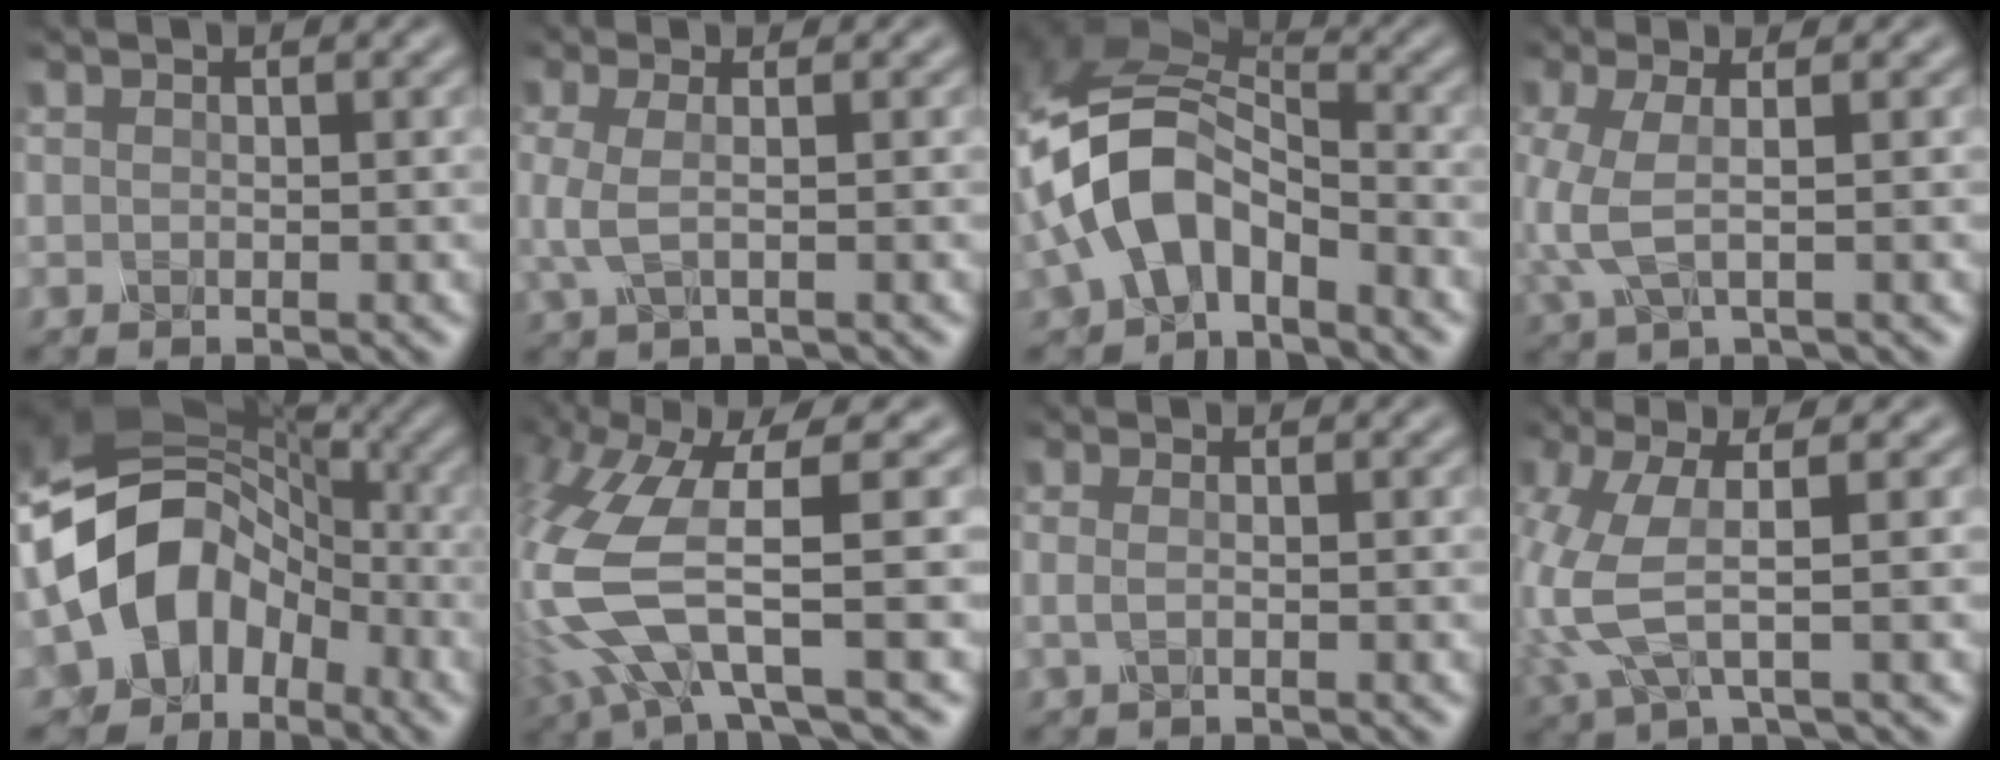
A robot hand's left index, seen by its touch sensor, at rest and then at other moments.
{"total": 2.8, "force": [-0.3, 0.9, 2.6], "torque": [-0.066, 0.001, -0.009]}
{"total": 8.4, "force": [-3.2, 5.4, 5.7], "torque": [-0.114, 0.008, -0.075]}
{"total": 4.0, "force": [-0.5, 1.3, 3.7], "torque": [-0.103, -0.001, -0.014]}
{"total": 10.6, "force": [-3.7, 8.4, 5.2], "torque": [-0.087, 0.012, -0.091]}
{"total": 10.2, "force": [-1.8, 2.9, 9.6], "torque": [-0.226, -0.008, -0.040]}
{"total": 1.4, "force": [-0.3, 0.6, 1.2], "torque": [-0.031, 0.002, -0.013]}
{"total": 6.2, "force": [-0.6, 1.8, 5.9], "torque": [-0.170, -0.006, -0.012]}